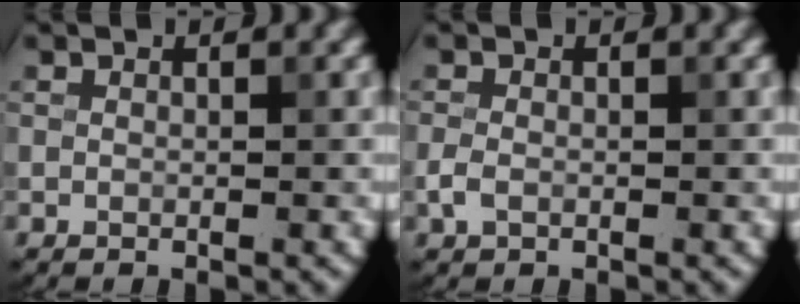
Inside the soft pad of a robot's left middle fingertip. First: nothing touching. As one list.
[{"total": 1.3, "force": [-0.5, 0.9, 0.8], "torque": [-0.017, 0.001, -0.013]}]